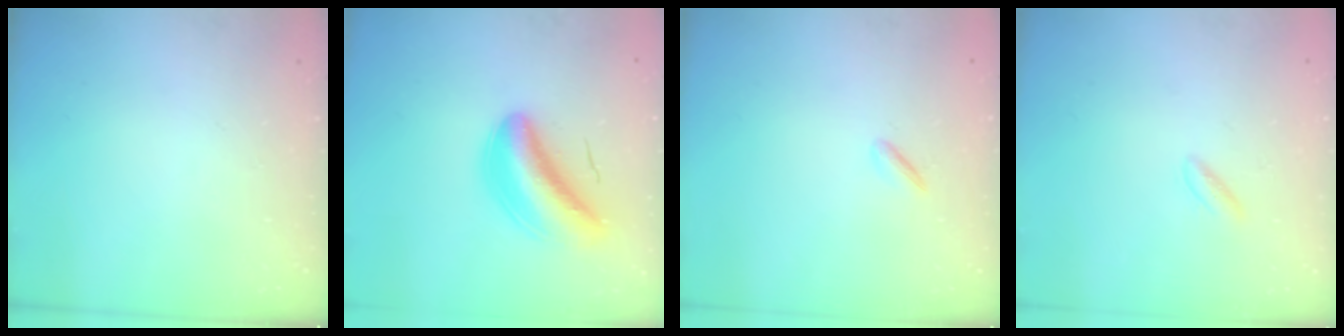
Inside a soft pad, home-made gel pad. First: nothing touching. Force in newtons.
{"total": 7.8, "press": 7.2, "slide": 2.8}
{"total": 1.9, "press": 1.8, "slide": 0.6}
{"total": 1.0, "press": 0.9, "slide": 0.5}